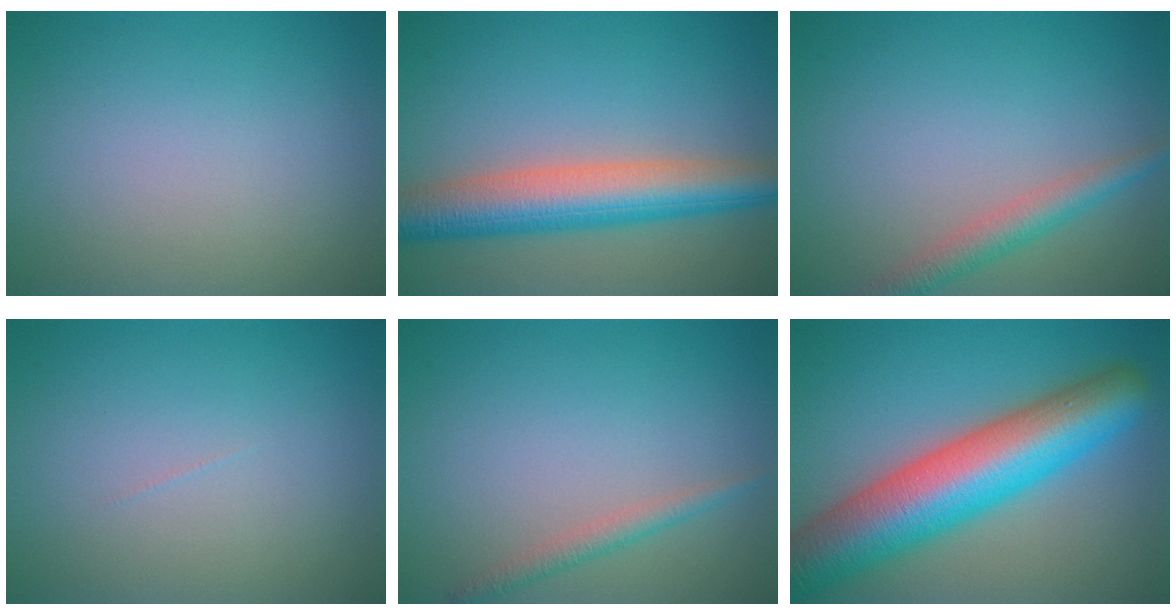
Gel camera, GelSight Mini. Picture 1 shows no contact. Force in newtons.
{"total": 7.6, "press": 7.6, "slide": 0.2}
{"total": 2.9, "press": 2.9, "slide": 0.1}
{"total": 0.0}
{"total": 1.6, "press": 1.6, "slide": 0.1}
{"total": 12.1, "press": 12.1, "slide": 0.4}